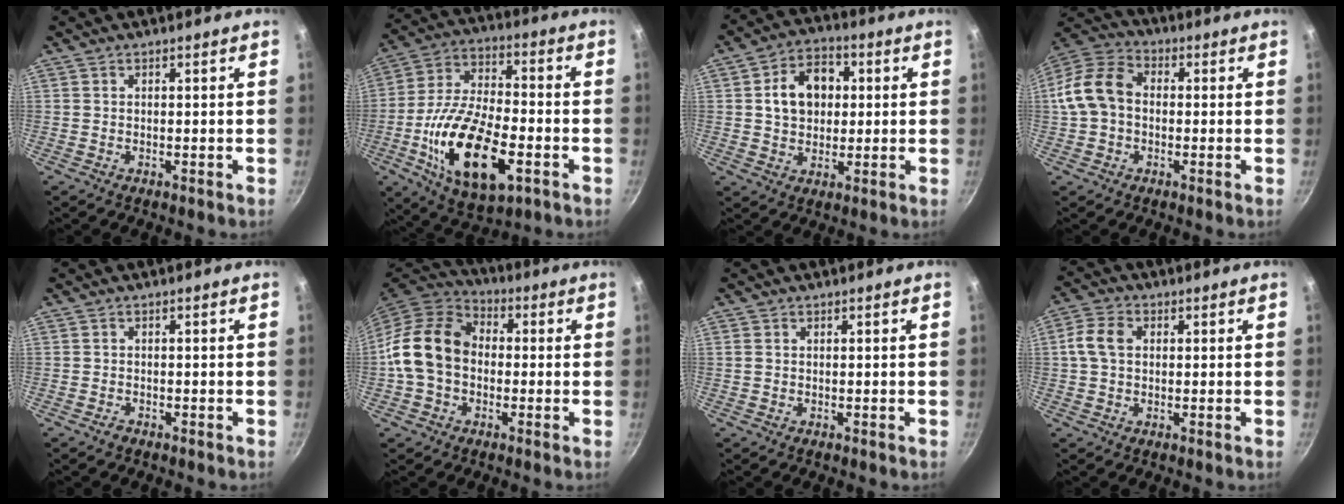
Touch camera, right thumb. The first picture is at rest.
{"total": 21.5, "force": [-6.7, 10.2, 17.7], "torque": [-0.317, 0.020, -0.117]}
{"total": 10.7, "force": [1.7, 8.1, 6.7], "torque": [-0.079, 0.016, 0.021]}
{"total": 11.2, "force": [-0.3, 8.4, 7.4], "torque": [-0.122, 0.035, -0.023]}
{"total": 1.0, "force": [-0.8, 0.6, 0.3], "torque": [-0.010, 0.007, -0.014]}
{"total": 14.6, "force": [-0.8, 11.1, 9.5], "torque": [-0.152, 0.034, -0.031]}
{"total": 0.7, "force": [0.2, 0.6, 0.3], "torque": [-0.007, 0.003, 0.002]}
{"total": 5.8, "force": [0.8, 4.2, 3.9], "torque": [-0.072, 0.015, 0.005]}